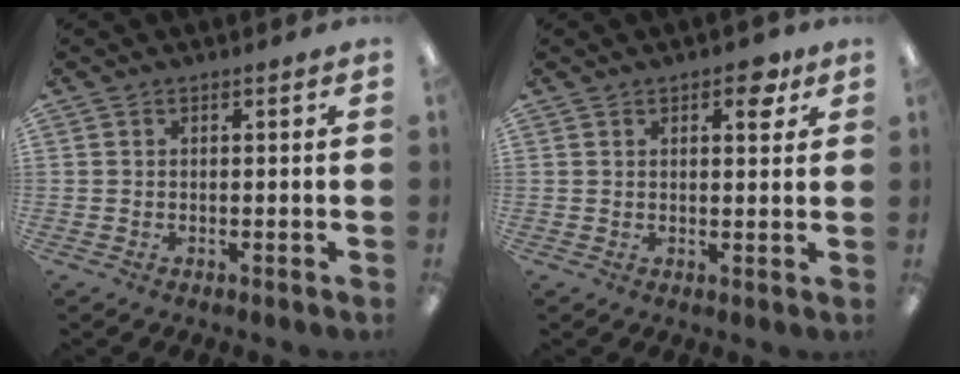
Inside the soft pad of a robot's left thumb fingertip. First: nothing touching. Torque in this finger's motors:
{"motor_torque": [-0.03, 0.08, -0.21, 0.01, 0.03]}